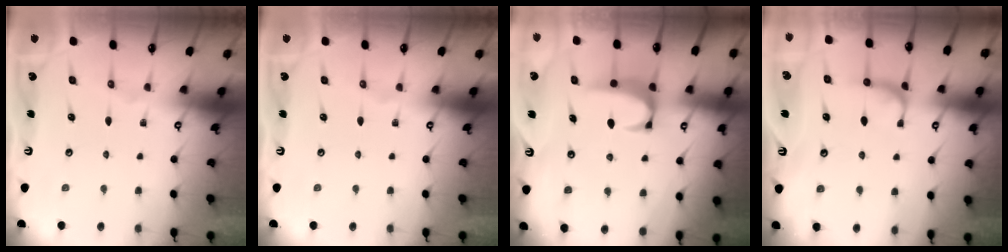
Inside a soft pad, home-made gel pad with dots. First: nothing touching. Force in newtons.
{"total": 0.0}
{"total": 2.0, "press": 2.0, "slide": 0.3}
{"total": 1.0, "press": 0.9, "slide": 0.5}